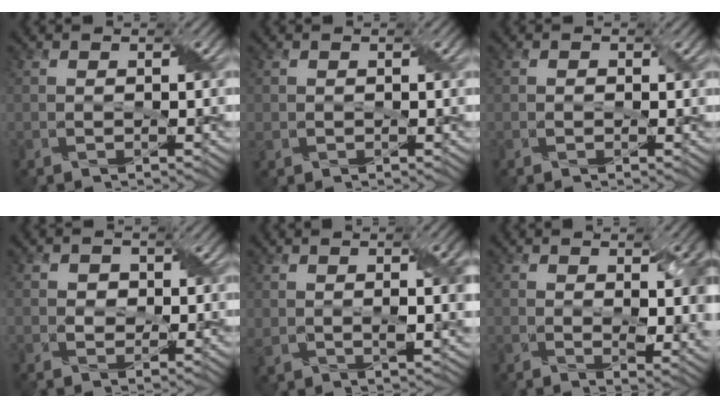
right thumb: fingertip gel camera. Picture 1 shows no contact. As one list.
[{"total": 1.2, "force": [-0.1, 1.1, 0.5], "torque": [-0.020, -0.001, 0.000]}, {"total": 0.7, "force": [-0.1, 0.6, 0.3], "torque": [-0.004, -0.003, -0.005]}, {"total": 1.8, "force": [0.6, 1.6, 0.6], "torque": [-0.017, -0.002, 0.002]}, {"total": 5.9, "force": [1.5, 2.1, 5.2], "torque": [-0.100, 0.000, 0.029]}, {"total": 6.8, "force": [1.6, 2.6, 6.0], "torque": [-0.089, -0.011, 0.038]}]